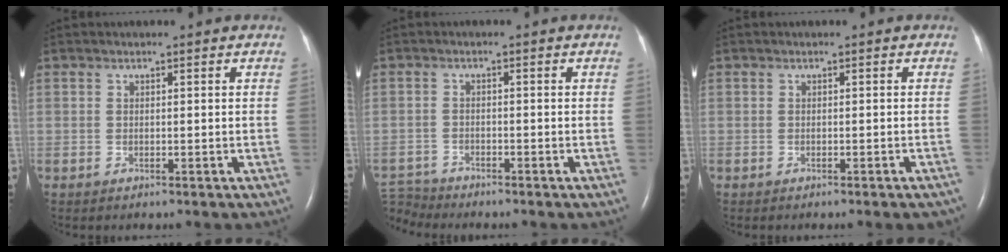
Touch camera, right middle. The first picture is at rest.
{"total": 4.9, "force": [-4.8, 0.5, -0.3], "torque": [0.000, -0.008, -0.095]}
{"total": 2.5, "force": [-2.1, 0.2, 1.3], "torque": [-0.007, -0.003, -0.023]}